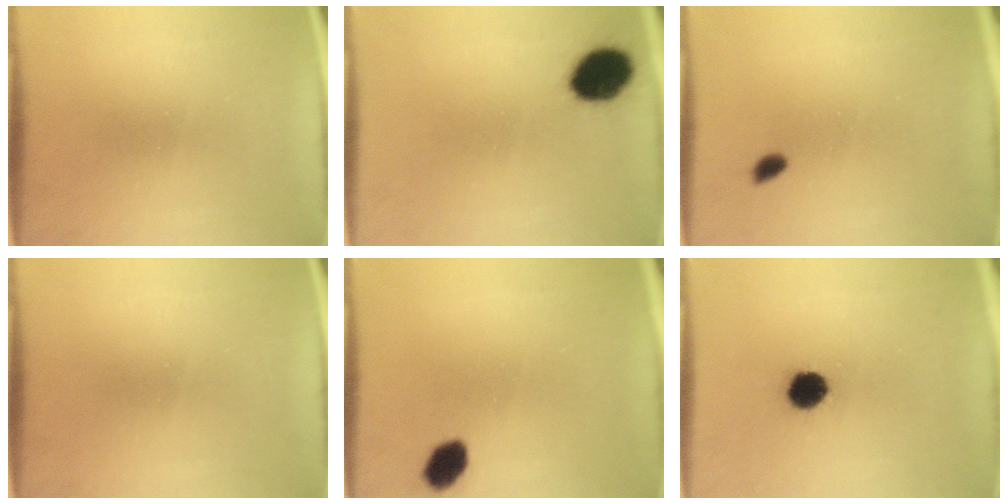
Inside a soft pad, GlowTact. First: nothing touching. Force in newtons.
{"total": 10.7}
{"total": 1.5}
{"total": 0.0}
{"total": 4.9}
{"total": 6.0}